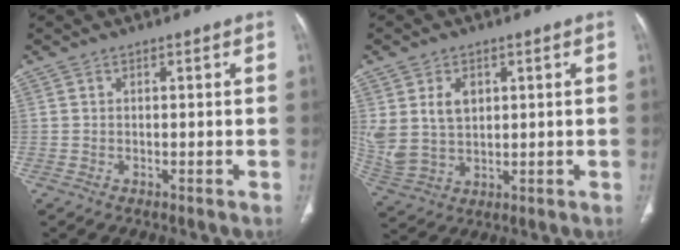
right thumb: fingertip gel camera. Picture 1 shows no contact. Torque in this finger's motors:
{"motor_torque": [0.90, 0.48, 0.70, -0.11, 0.05]}